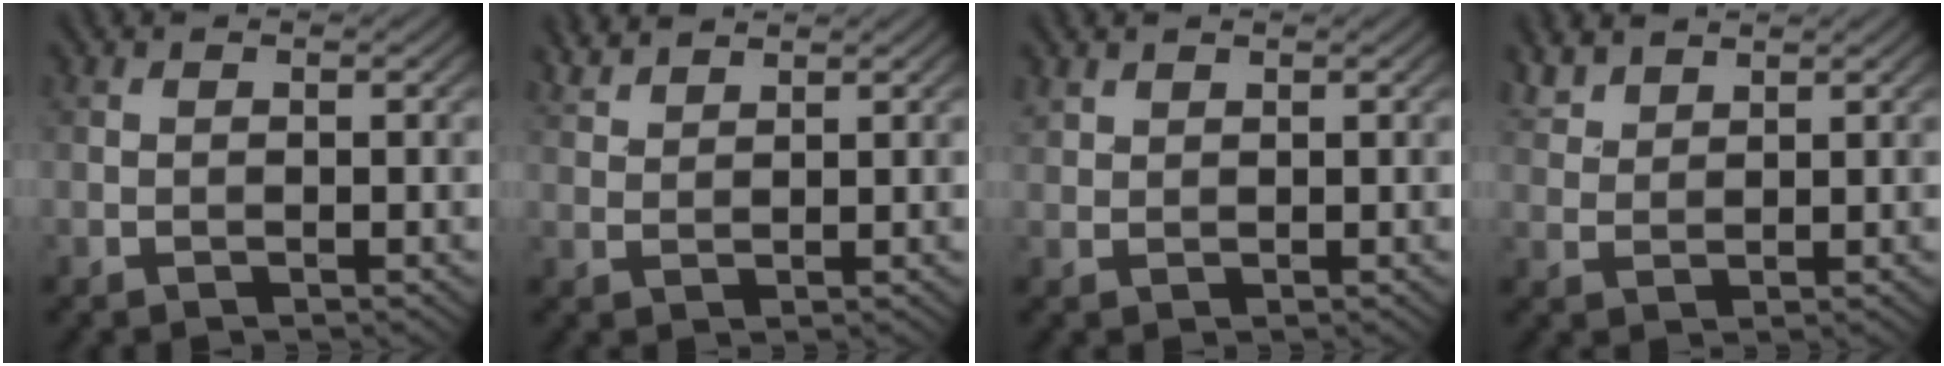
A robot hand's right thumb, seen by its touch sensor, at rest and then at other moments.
{"total": 3.0, "force": [2.8, 0.6, 1.1], "torque": [-0.030, 0.005, 0.059]}
{"total": 1.6, "force": [1.3, 0.8, 0.4], "torque": [-0.012, 0.003, 0.031]}
{"total": 3.7, "force": [3.1, 1.4, 1.4], "torque": [-0.038, 0.008, 0.072]}